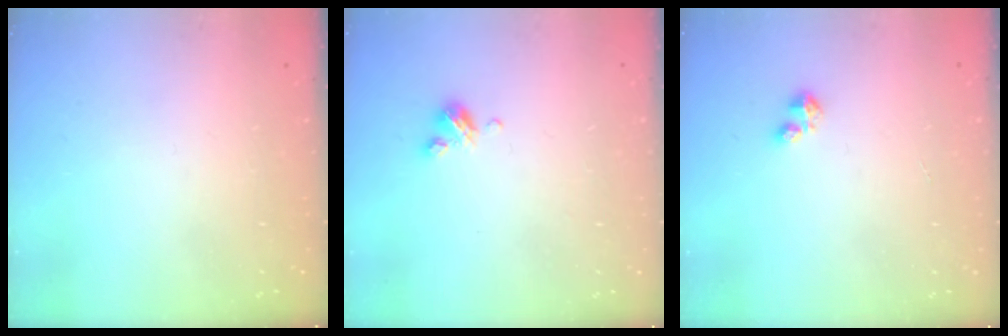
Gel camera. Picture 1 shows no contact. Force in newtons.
{"total": 4.0, "press": 4.0, "slide": 0.3}
{"total": 1.6, "press": 1.6, "slide": 0.3}